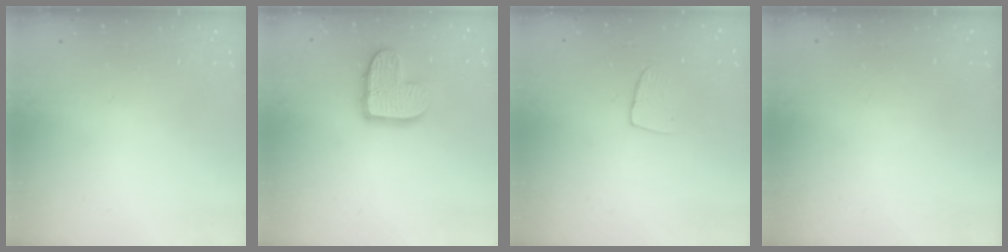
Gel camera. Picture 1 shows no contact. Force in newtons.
{"total": 12.2, "press": 12.2, "slide": 0.8}
{"total": 6.5, "press": 6.5, "slide": 0.5}
{"total": 0.0}